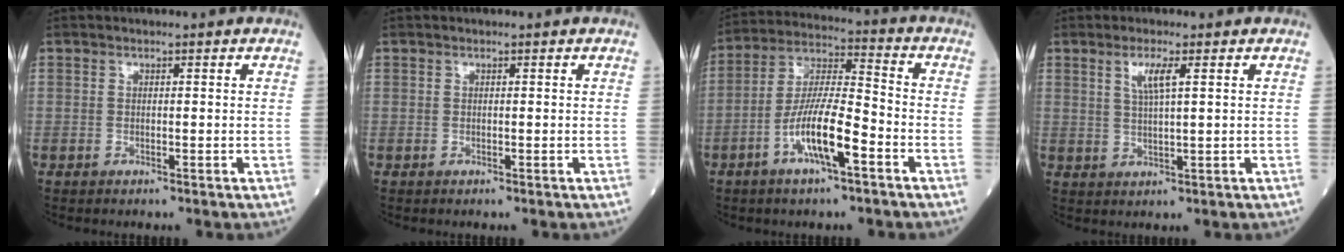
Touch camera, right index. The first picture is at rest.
{"total": 0.0}
{"total": 11.0, "force": [-4.7, 1.7, 9.8], "torque": [-0.192, 0.001, -0.089]}
{"total": 3.6, "force": [1.5, 0.1, 3.2], "torque": [-0.066, 0.000, 0.031]}